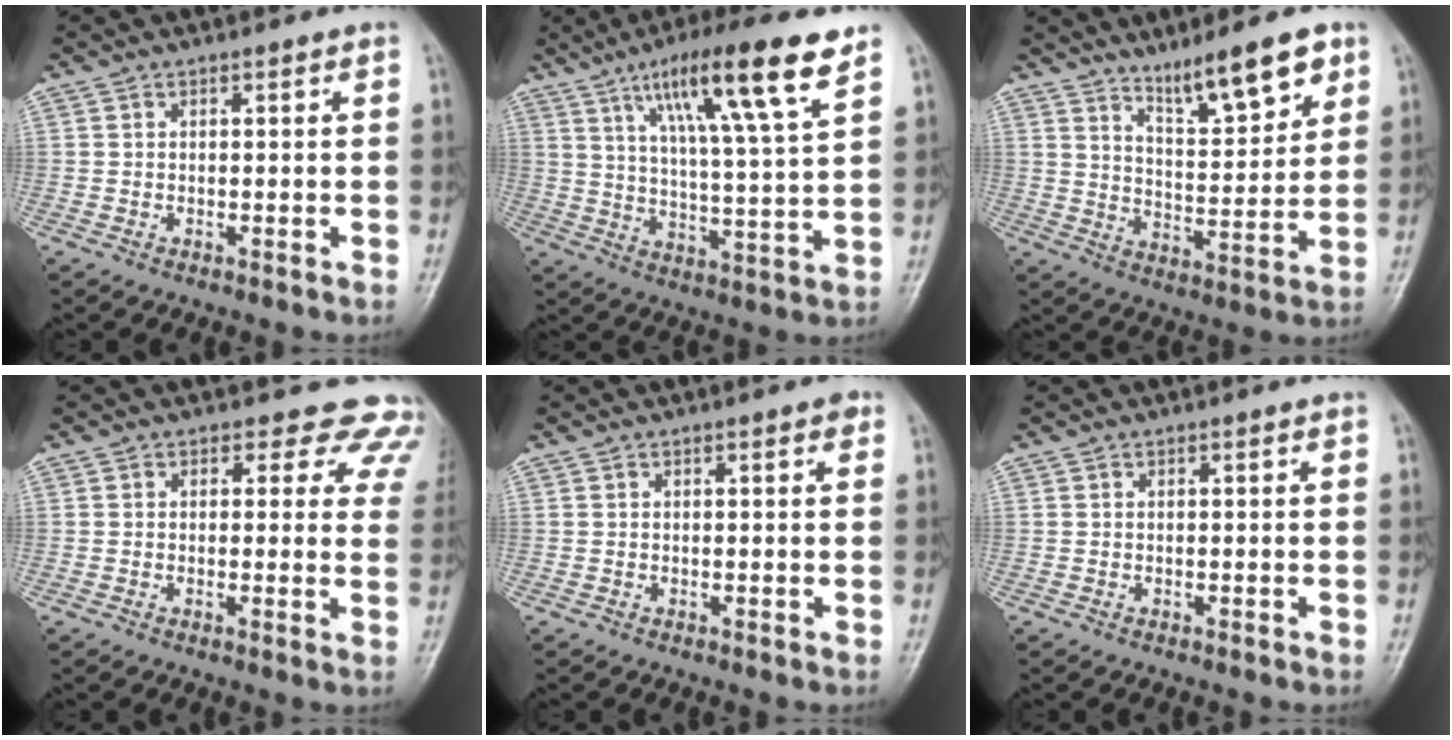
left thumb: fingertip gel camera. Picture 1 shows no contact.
{"total": 16.8, "force": [9.4, 2.0, 13.8], "torque": [-0.224, -0.032, 0.156]}
{"total": 11.6, "force": [7.8, 2.7, 8.1], "torque": [-0.111, -0.051, 0.134]}
{"total": 8.5, "force": [6.8, 4.7, 1.9], "torque": [0.033, -0.023, 0.044]}
{"total": 1.2, "force": [0.6, 0.5, 0.9], "torque": [-0.010, 0.001, 0.005]}
{"total": 0.0}